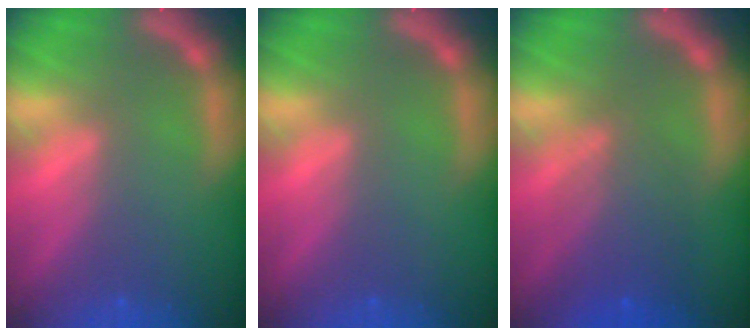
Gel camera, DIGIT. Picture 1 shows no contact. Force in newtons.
{"total": 0.0}
{"total": 5.1}